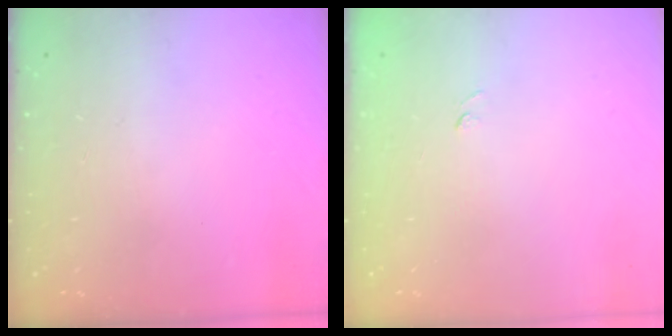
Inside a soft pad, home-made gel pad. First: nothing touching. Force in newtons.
{"total": 3.3, "press": 3.1, "slide": 1.0}